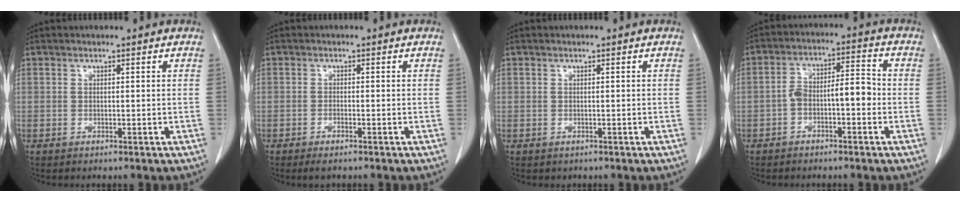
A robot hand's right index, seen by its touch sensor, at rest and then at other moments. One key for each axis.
{"total": 2.2, "fx": -1.7, "fy": 0.5, "fz": 1.4, "tx": -0.023, "ty": -0.004, "tz": -0.022}
{"total": 0.5, "fx": -0.2, "fy": 0.5, "fz": 0.0, "tx": 0.001, "ty": 0.005, "tz": -0.002}
{"total": 6.3, "fx": -1.9, "fy": 2.1, "fz": 5.7, "tx": -0.102, "ty": 0.032, "tz": -0.031}